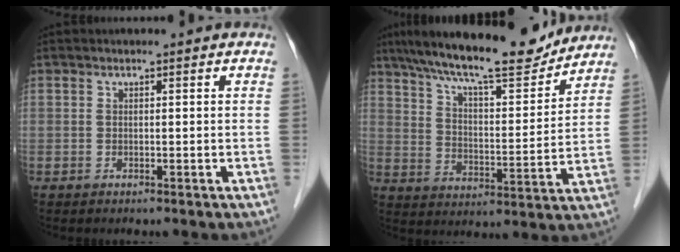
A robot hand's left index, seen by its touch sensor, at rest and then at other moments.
{"total": 17.4, "force": [15.2, 2.7, 8.0], "torque": [-0.140, 0.007, 0.239]}